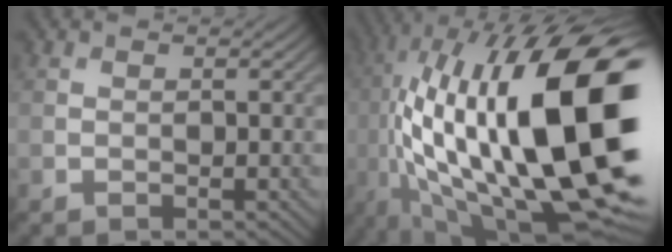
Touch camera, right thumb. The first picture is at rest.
{"total": 23.0, "force": [0.7, 7.7, 21.6], "torque": [-0.382, -0.005, 0.024]}